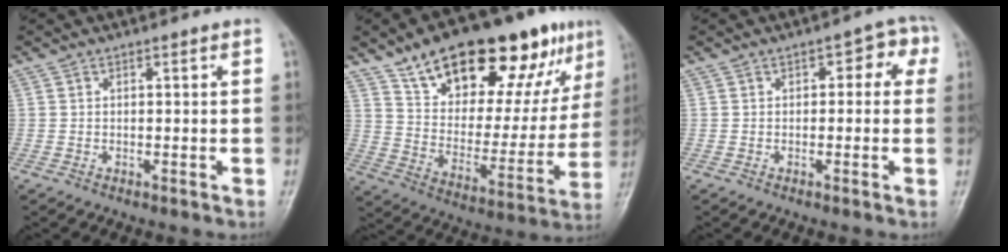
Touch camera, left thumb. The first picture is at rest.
{"total": 27.3, "force": [16.3, 11.9, 18.3], "torque": [-0.233, -0.031, 0.258]}
{"total": 4.4, "force": [0.6, 2.9, 3.2], "torque": [-0.006, 0.017, -0.006]}